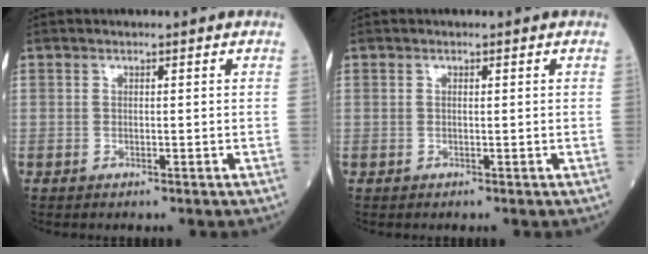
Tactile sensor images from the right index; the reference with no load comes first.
{"total": 0.5, "force": [0.2, 0.2, 0.5], "torque": [-0.011, -0.001, 0.004]}